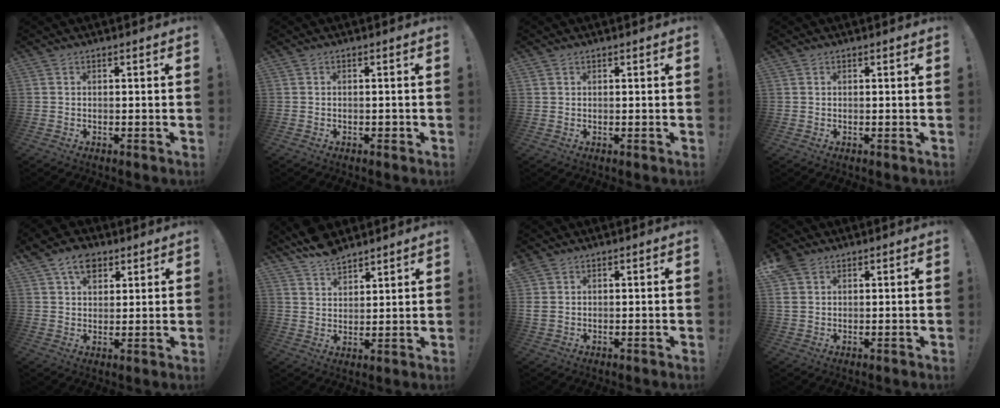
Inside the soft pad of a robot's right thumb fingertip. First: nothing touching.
{"total": 0.8, "force": [-0.3, 0.6, 0.4], "torque": [-0.006, 0.002, -0.005]}
{"total": 0.9, "force": [0.6, 0.5, 0.2], "torque": [0.004, -0.002, 0.011]}
{"total": 1.1, "force": [0.6, 1.0, 0.0], "torque": [0.001, -0.003, 0.010]}
{"total": 9.1, "force": [5.4, 5.8, 4.4], "torque": [-0.064, -0.020, 0.101]}
{"total": 9.2, "force": [7.9, 4.5, 1.8], "torque": [-0.044, -0.058, 0.153]}
{"total": 2.7, "force": [1.7, 1.8, 1.1], "torque": [-0.014, -0.005, 0.033]}
{"total": 5.2, "force": [3.0, 3.5, 2.4], "torque": [-0.044, -0.005, 0.062]}